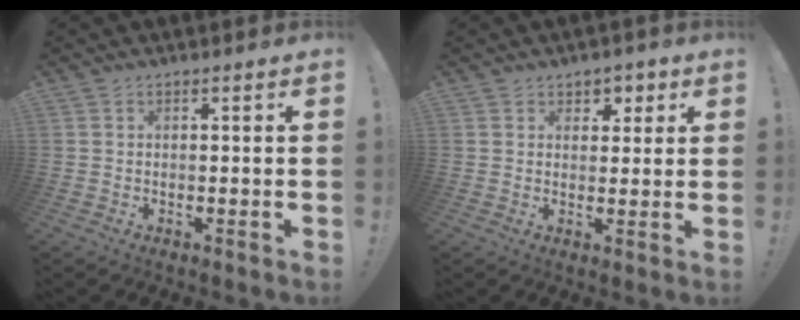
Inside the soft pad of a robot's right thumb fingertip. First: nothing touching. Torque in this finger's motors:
{"motor_torque": [-0.01, 0.00, 0.20, 0.20, 0.05]}